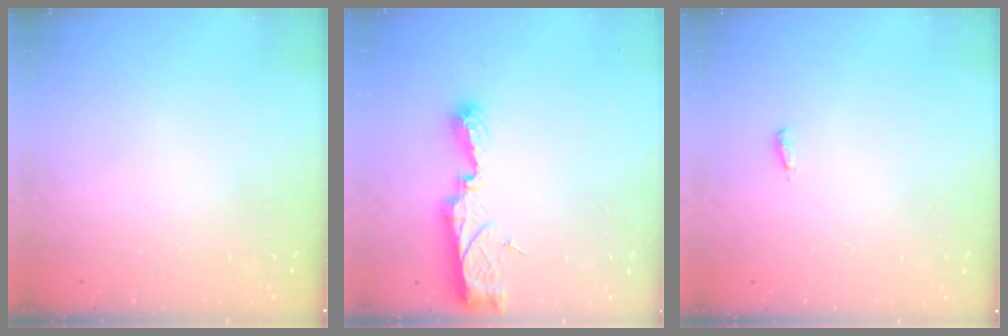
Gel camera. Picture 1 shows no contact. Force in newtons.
{"total": 9.8, "press": 9.7, "slide": 0.9}
{"total": 2.9, "press": 2.8, "slide": 0.9}